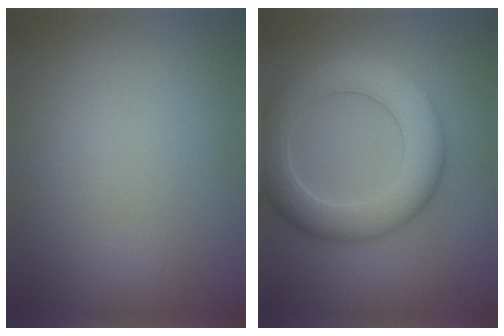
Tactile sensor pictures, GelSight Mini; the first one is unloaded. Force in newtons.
{"total": 7.5, "press": 7.5, "slide": 0.3}